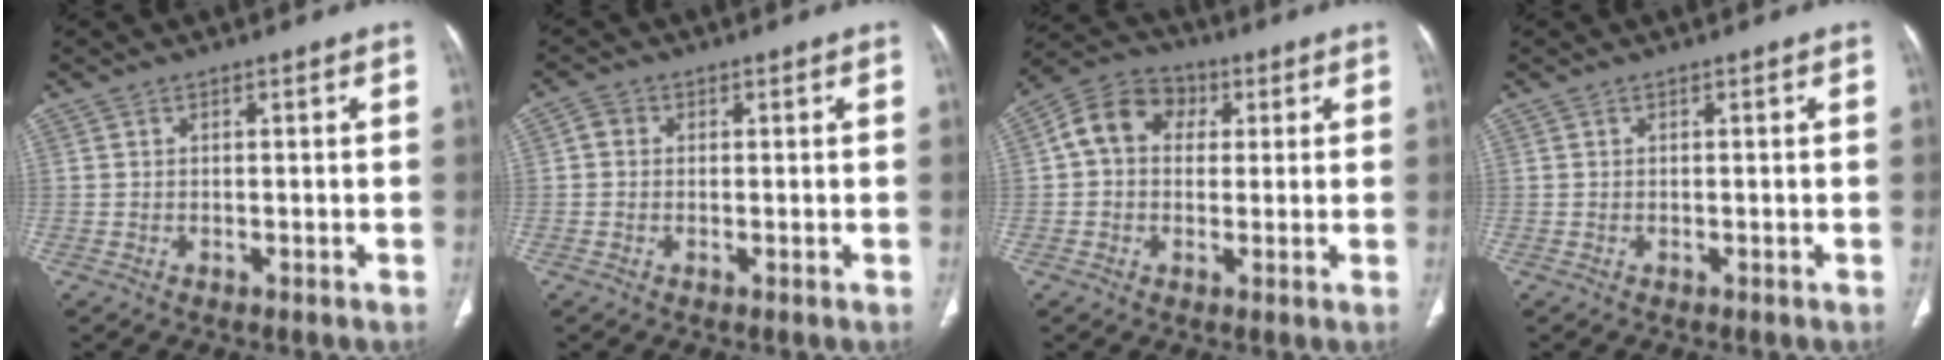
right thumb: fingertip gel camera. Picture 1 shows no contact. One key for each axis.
{"total": 2.1, "fx": 0.2, "fy": 1.8, "fz": 0.9, "tx": -0.010, "ty": 0.005, "tz": 0.000}
{"total": 9.7, "fx": 2.0, "fy": 7.8, "fz": 5.5, "tx": -0.082, "ty": 0.021, "tz": 0.023}
{"total": 0.0}